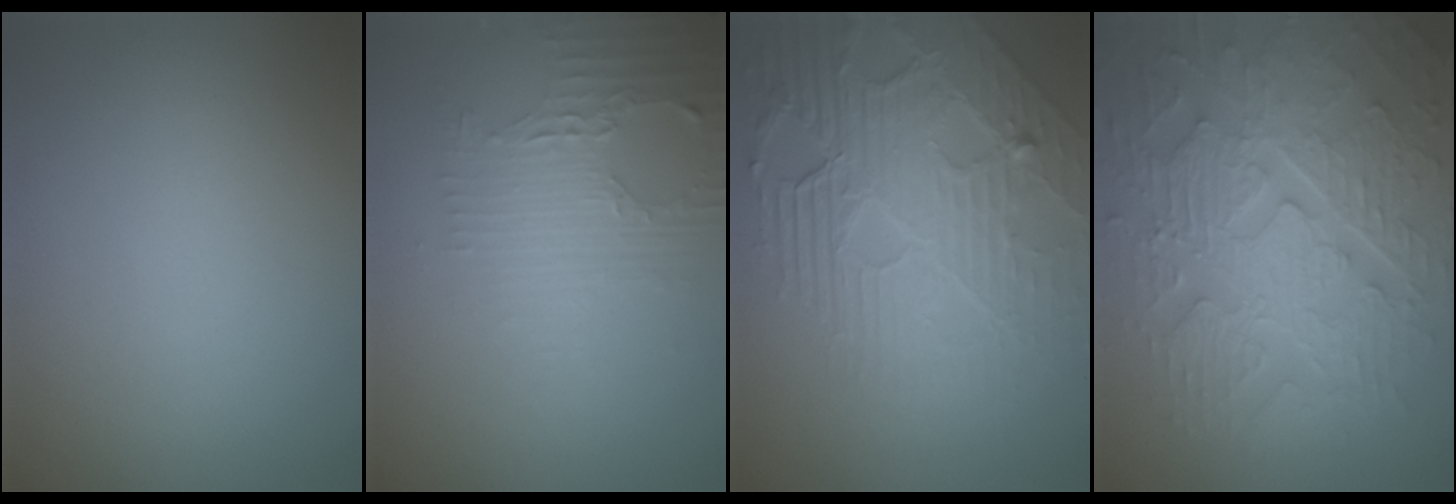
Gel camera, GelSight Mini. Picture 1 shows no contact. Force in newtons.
{"total": 3.0, "press": 2.5, "slide": 1.7}
{"total": 8.2, "press": 5.9, "slide": 5.7}
{"total": 9.6, "press": 7.0, "slide": 6.6}